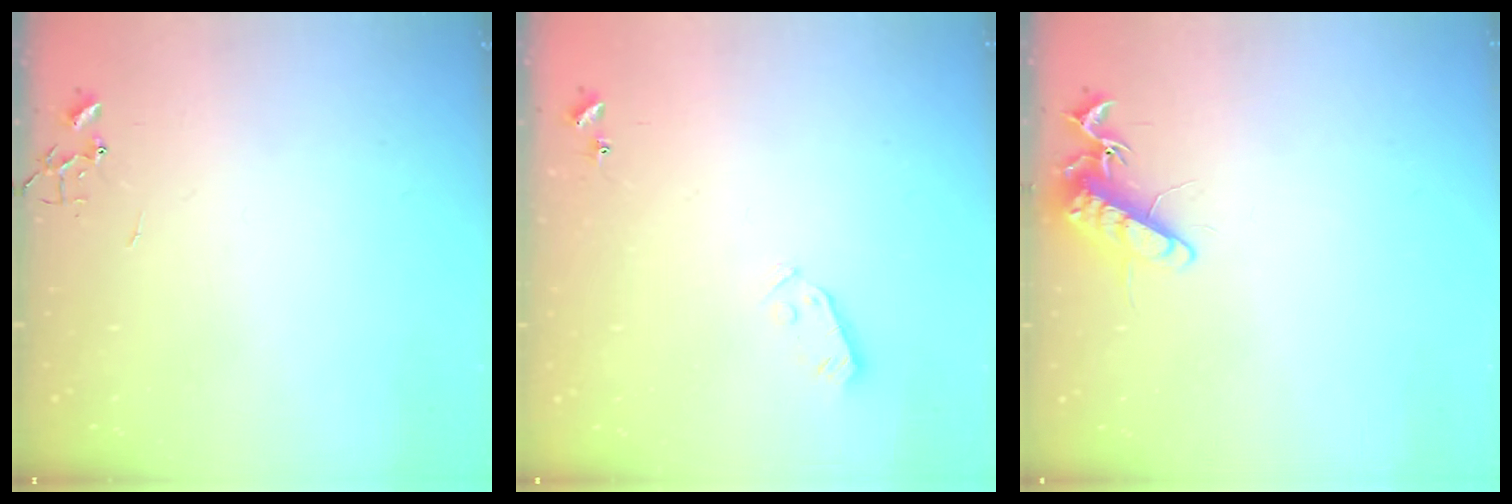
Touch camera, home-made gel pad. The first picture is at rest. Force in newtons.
{"total": 3.8, "press": 3.7, "slide": 0.8}
{"total": 11.9, "press": 11.8, "slide": 1.3}